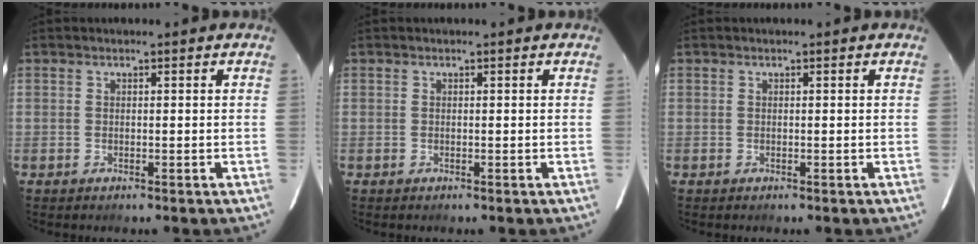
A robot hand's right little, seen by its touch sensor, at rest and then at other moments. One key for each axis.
{"total": 0.0}
{"total": 0.0}